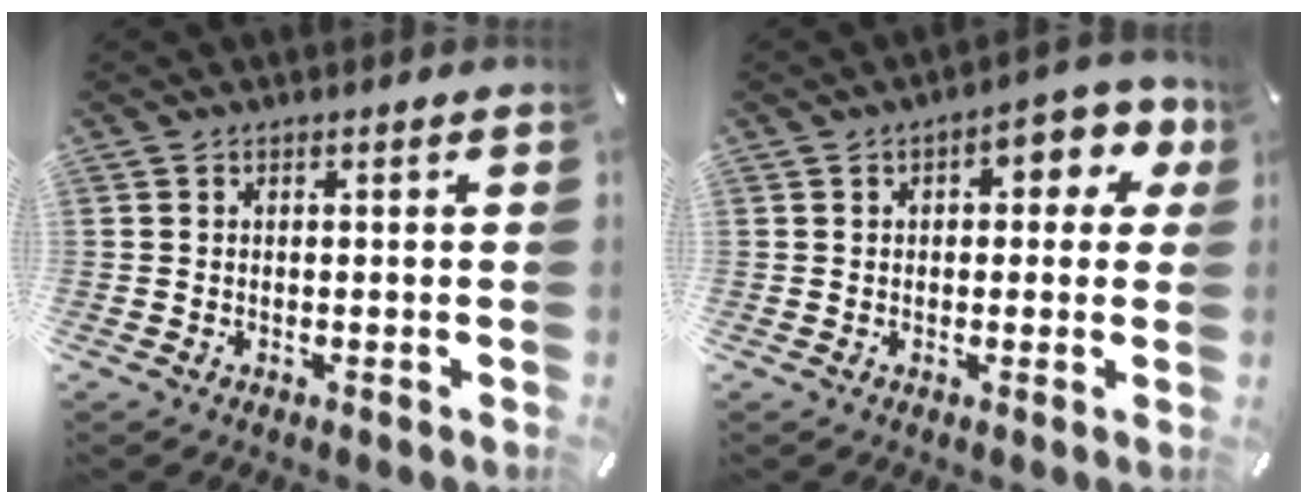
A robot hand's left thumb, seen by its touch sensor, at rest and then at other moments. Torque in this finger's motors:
{"motor_torque": [0.86, 1.06, 0.27, -0.22, -0.01]}